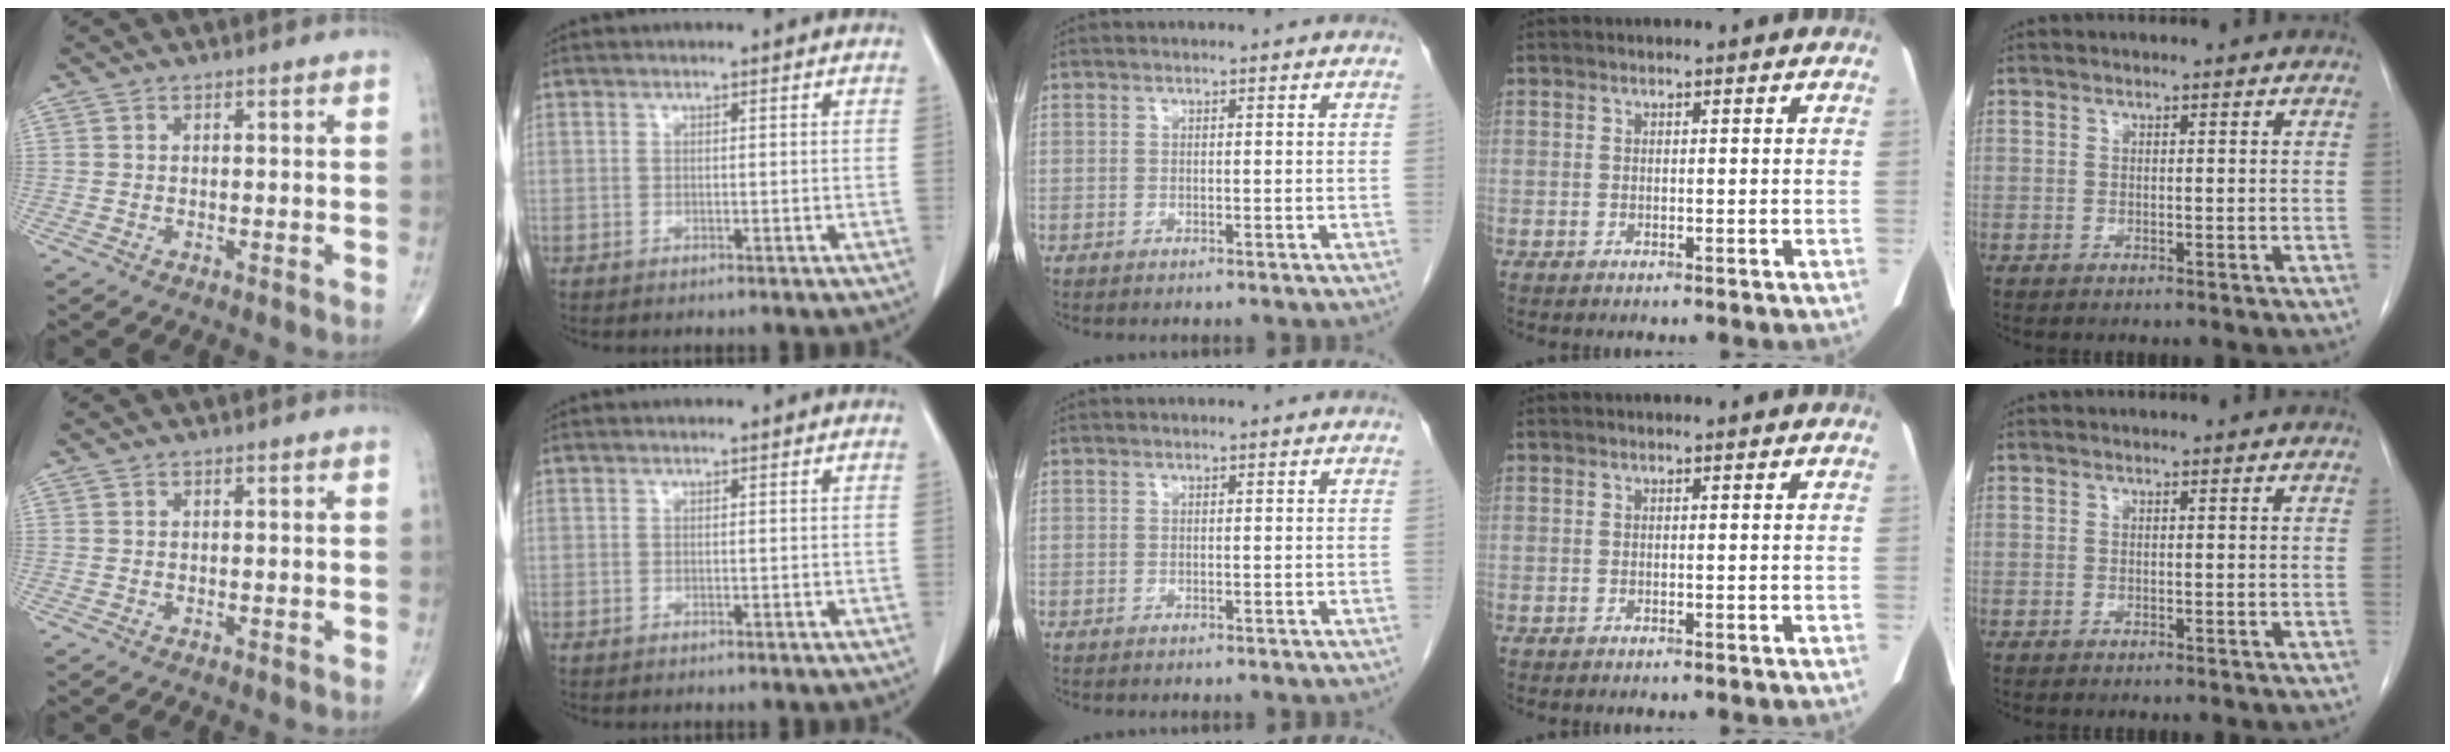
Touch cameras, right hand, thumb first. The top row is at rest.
{}